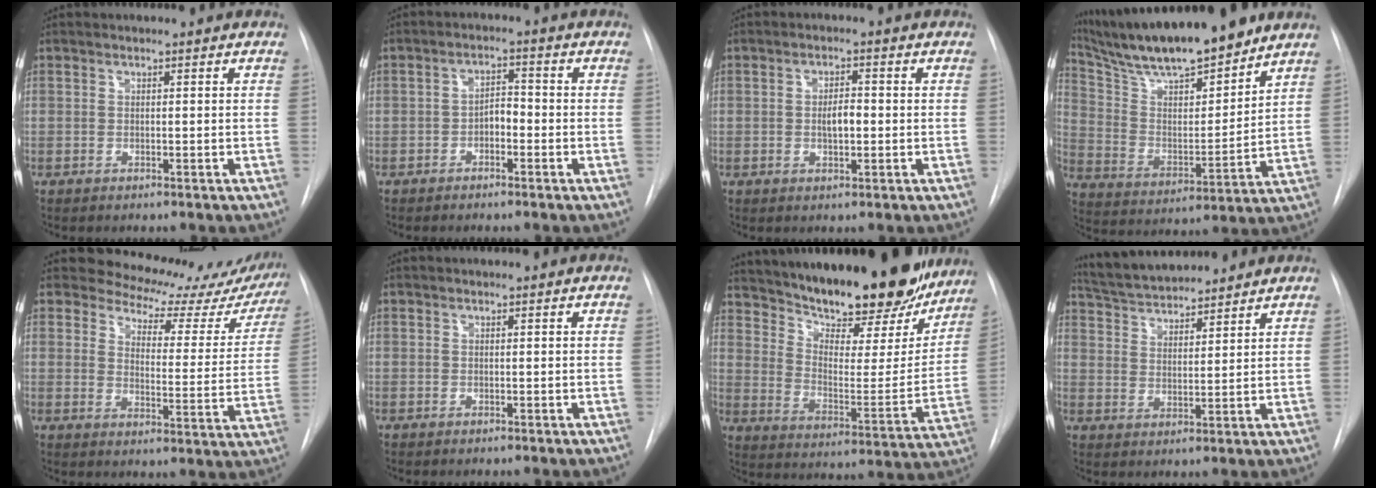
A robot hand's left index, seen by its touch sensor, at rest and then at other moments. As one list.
[{"total": 2.9, "force": [-1.4, 1.5, 2.1], "torque": [-0.030, 0.008, -0.027]}, {"total": 3.1, "force": [-0.4, 1.2, 2.8], "torque": [-0.047, 0.000, -0.005]}, {"total": 19.0, "force": [16.4, 2.2, 9.3], "torque": [-0.166, 0.003, 0.285]}, {"total": 19.2, "force": [17.4, 6.8, 4.6], "torque": [-0.033, -0.053, 0.182]}, {"total": 0.0}, {"total": 27.1, "force": [22.7, 7.1, 12.9], "torque": [-0.208, -0.030, 0.311]}, {"total": 11.0, "force": [10.3, 1.8, 3.4], "torque": [-0.064, 0.019, 0.177]}]